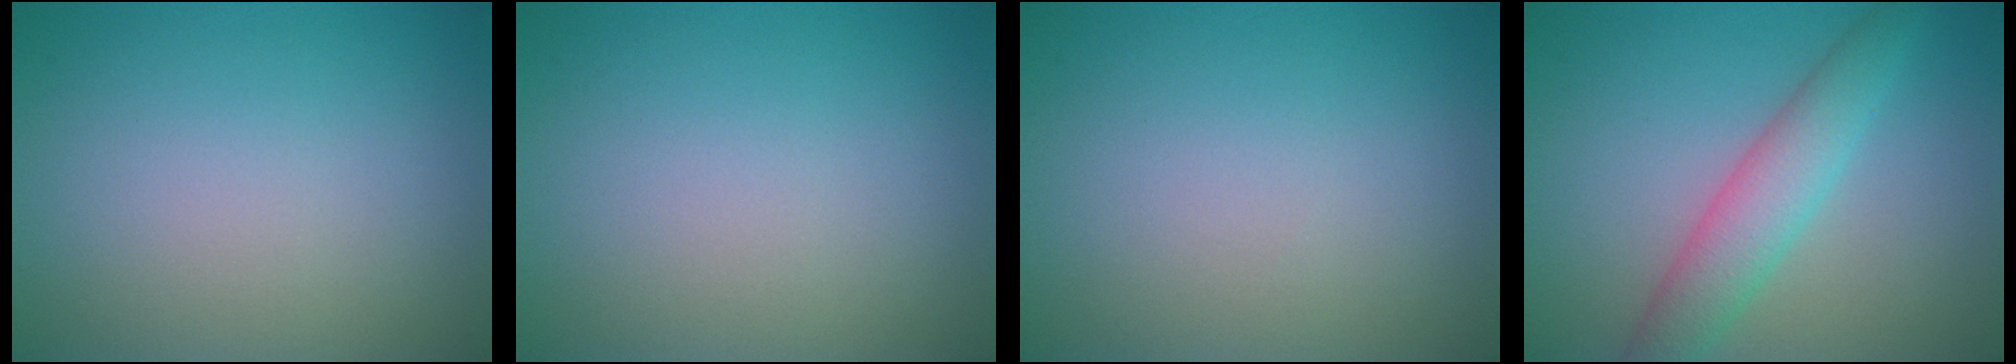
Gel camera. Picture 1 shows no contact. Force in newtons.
{"total": 0.0}
{"total": 0.0}
{"total": 4.2, "press": 4.2, "slide": 0.1}